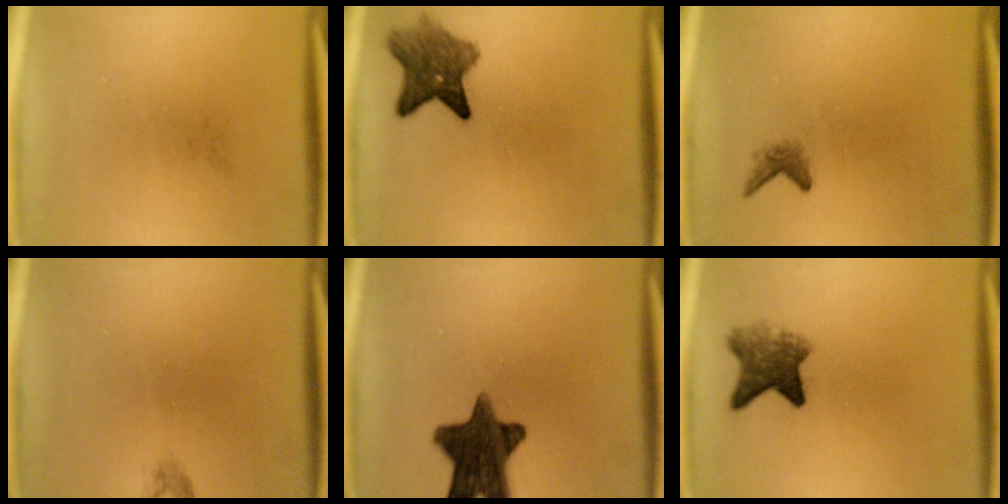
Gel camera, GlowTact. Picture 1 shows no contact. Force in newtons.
{"total": 6.7}
{"total": 1.4}
{"total": 0.8}
{"total": 13.4}
{"total": 5.7}